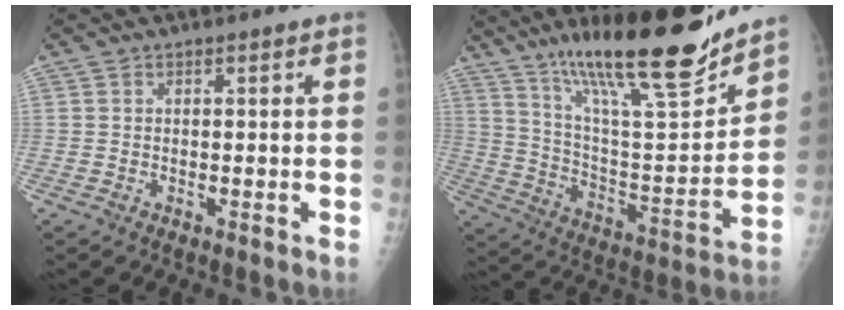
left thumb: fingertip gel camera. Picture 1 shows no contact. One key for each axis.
{"total": 24.9, "fx": 18.2, "fy": 5.0, "fz": 16.3, "tx": -0.241, "ty": -0.084, "tz": 0.307}